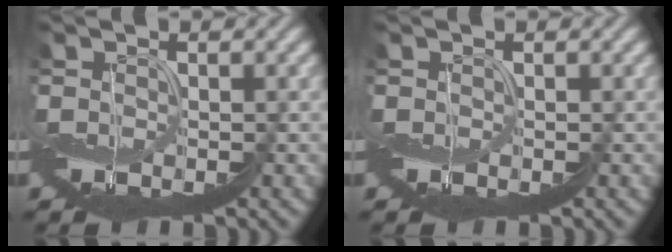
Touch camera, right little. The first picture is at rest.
{"total": 0.0}